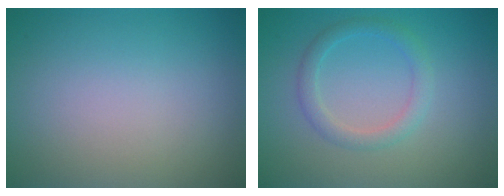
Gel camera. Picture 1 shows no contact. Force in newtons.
{"total": 2.1, "press": 2.1, "slide": 0.1}